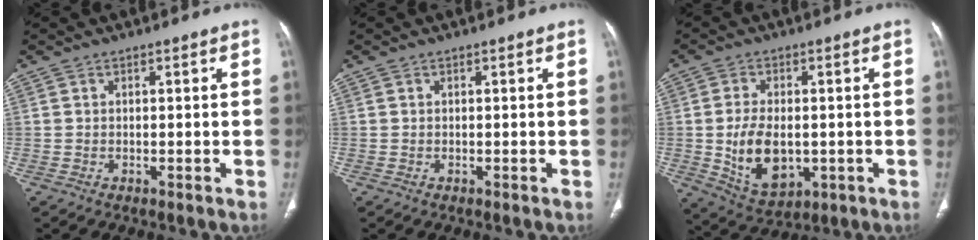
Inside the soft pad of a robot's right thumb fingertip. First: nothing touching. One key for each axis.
{"total": 0.0}
{"total": 11.1, "fx": -1.3, "fy": 6.9, "fz": 8.6, "tx": -0.134, "ty": -0.005, "tz": -0.005}